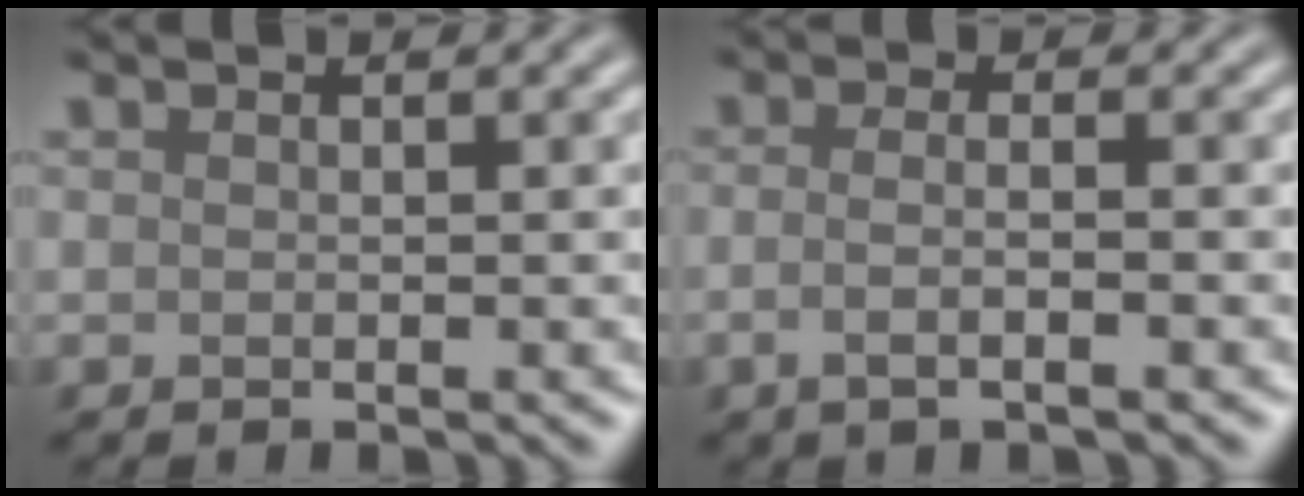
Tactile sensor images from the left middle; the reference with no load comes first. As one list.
[{"total": 2.7, "force": [-0.6, 1.0, 2.4], "torque": [-0.032, -0.003, -0.018]}]